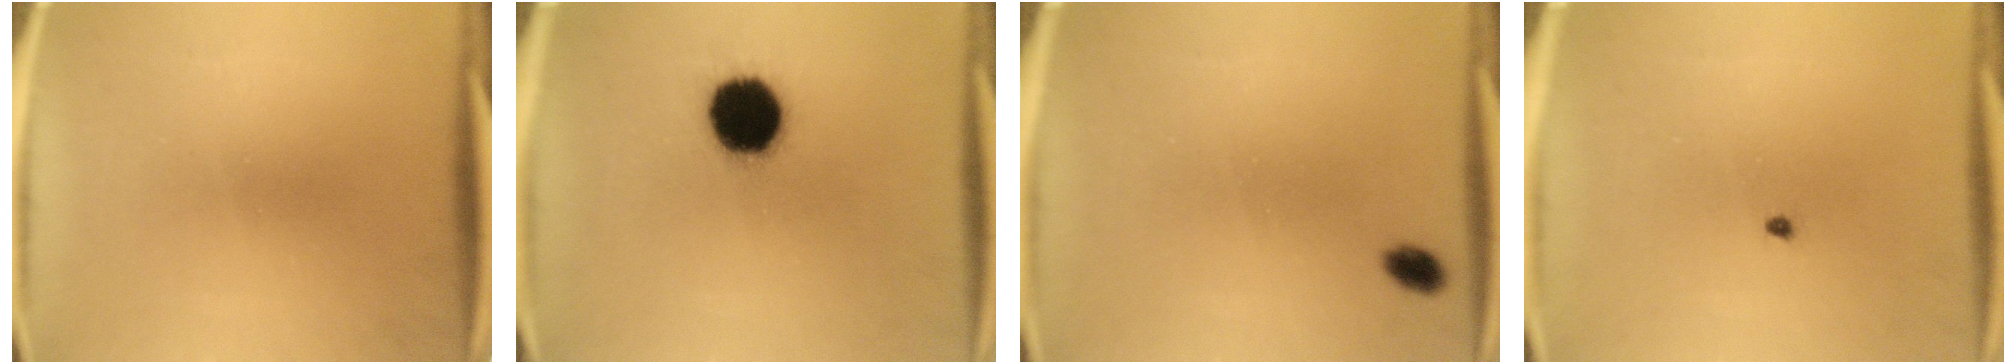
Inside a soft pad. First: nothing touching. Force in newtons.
{"total": 16.3}
{"total": 2.2}
{"total": 0.6}